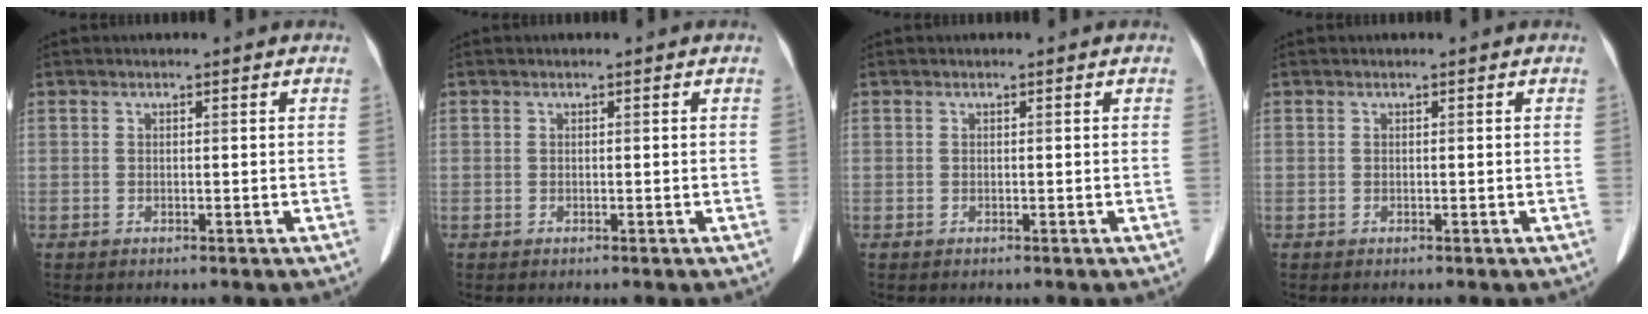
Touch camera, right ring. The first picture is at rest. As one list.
[{"total": 0.0}, {"total": 0.0}, {"total": 0.0}]